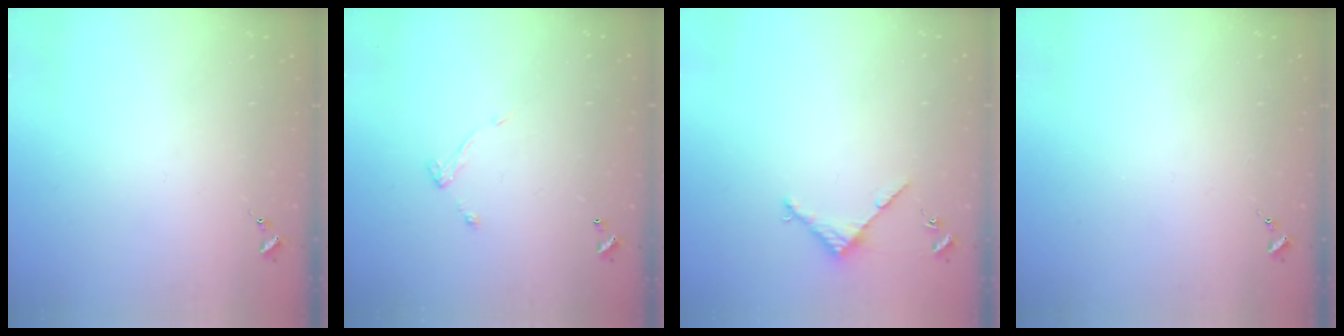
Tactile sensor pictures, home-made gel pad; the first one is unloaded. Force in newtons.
{"total": 5.4, "press": 5.4, "slide": 0.4}
{"total": 3.4, "press": 3.4, "slide": 0.4}
{"total": 0.0}